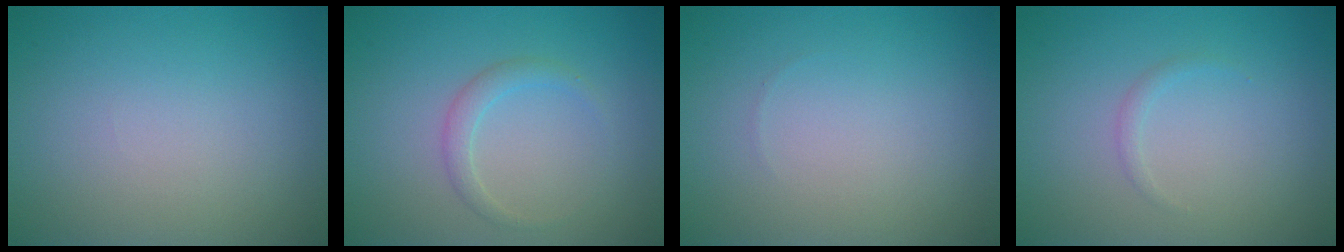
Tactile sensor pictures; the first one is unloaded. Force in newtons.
{"total": 1.5, "press": 1.5, "slide": 0.1}
{"total": 0.0}
{"total": 0.6, "press": 0.6, "slide": 0.1}